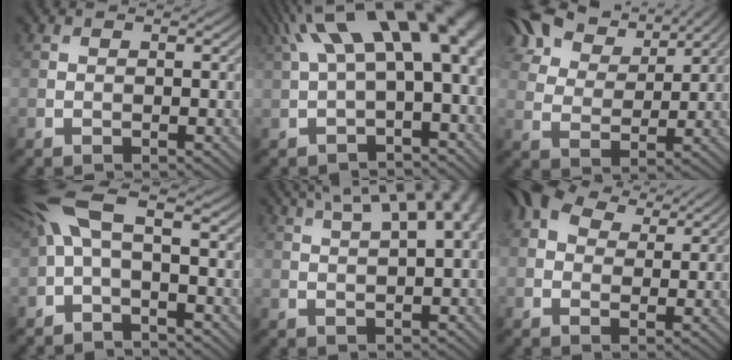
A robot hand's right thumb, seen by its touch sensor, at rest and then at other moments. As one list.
[{"total": 14.8, "force": [3.6, 6.0, 13.0], "torque": [-0.211, 0.023, 0.079]}, {"total": 10.7, "force": [7.9, 5.3, 5.0], "torque": [-0.130, 0.023, 0.141]}, {"total": 8.4, "force": [-0.2, 3.4, 7.6], "torque": [-0.188, 0.011, -0.011]}, {"total": 11.4, "force": [5.0, 4.0, 9.5], "torque": [-0.136, 0.046, 0.064]}, {"total": 7.0, "force": [3.9, 4.5, 3.8], "torque": [-0.080, 0.012, 0.069]}]